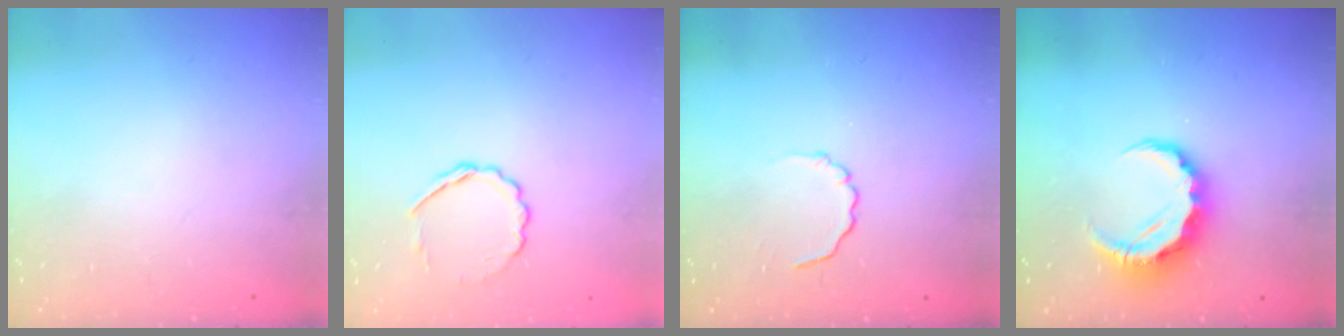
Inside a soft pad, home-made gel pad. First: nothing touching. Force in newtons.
{"total": 4.4, "press": 4.2, "slide": 1.5}
{"total": 3.1, "press": 3.0, "slide": 1.0}
{"total": 8.2, "press": 8.1, "slide": 1.2}